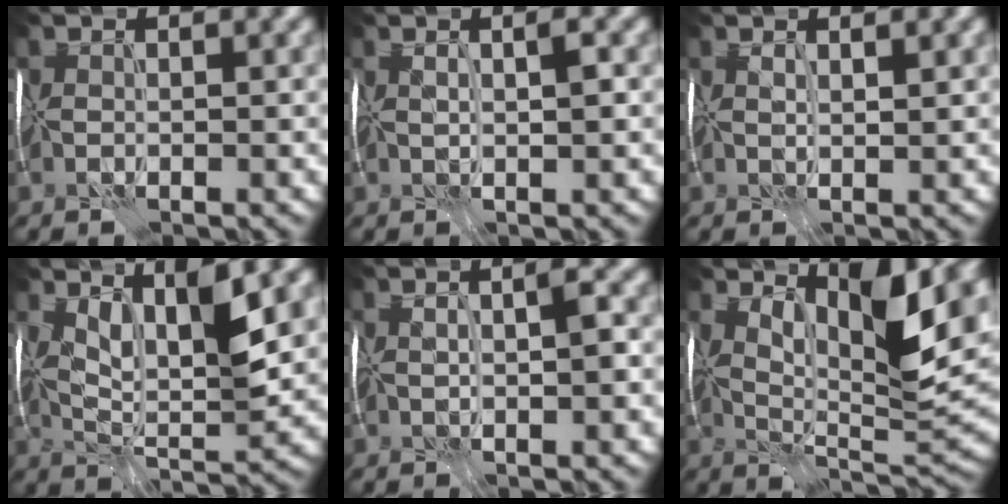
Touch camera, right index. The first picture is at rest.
{"total": 2.4, "force": [0.6, 0.4, 2.3], "torque": [-0.029, 0.007, 0.014]}
{"total": 2.1, "force": [0.9, 0.7, 1.8], "torque": [-0.028, 0.000, 0.021]}
{"total": 6.6, "force": [3.0, 1.9, 5.6], "torque": [-0.104, -0.002, 0.057]}
{"total": 2.9, "force": [0.2, 0.7, 2.8], "torque": [-0.031, 0.011, 0.007]}
{"total": 10.1, "force": [4.3, 3.2, 8.5], "torque": [-0.139, -0.001, 0.078]}